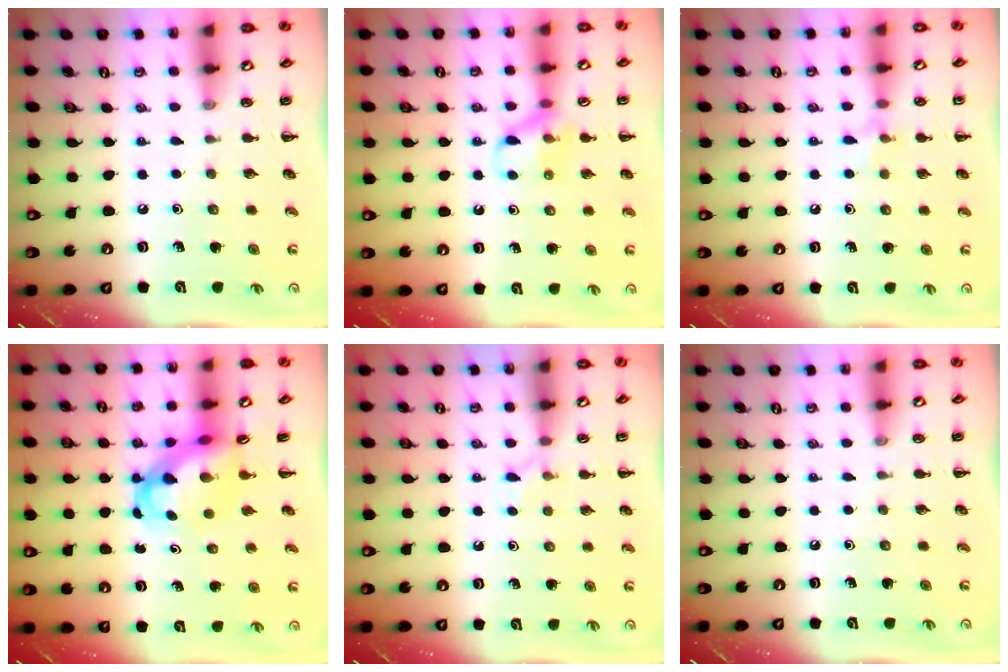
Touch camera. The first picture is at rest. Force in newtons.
{"total": 10.1, "press": 10.1, "slide": 0.8}
{"total": 6.3, "press": 6.1, "slide": 1.5}
{"total": 4.3, "press": 4.1, "slide": 1.1}
{"total": 5.8, "press": 5.5, "slide": 1.9}
{"total": 0.0}